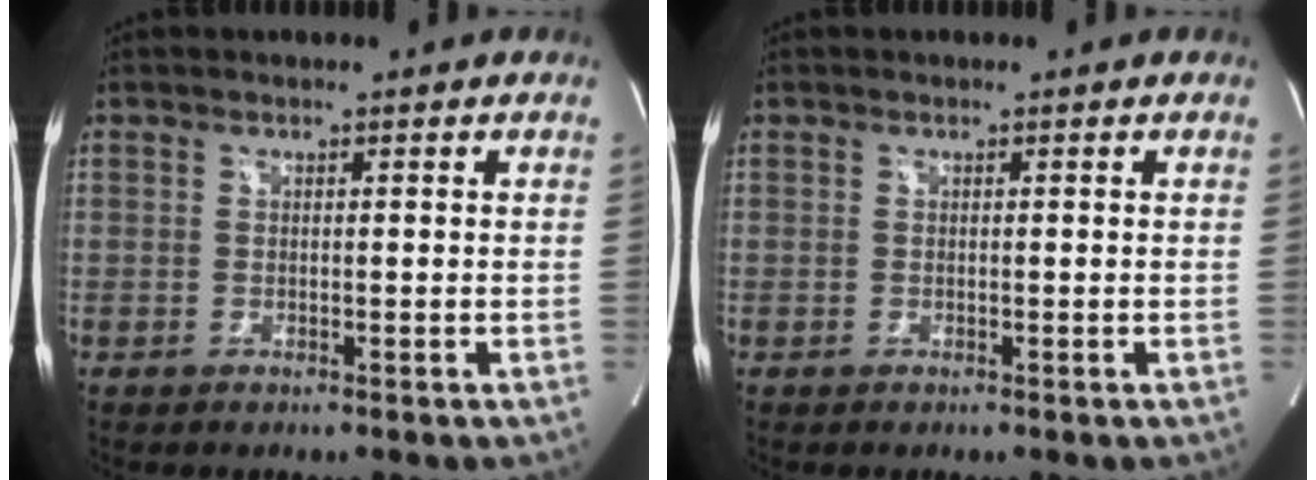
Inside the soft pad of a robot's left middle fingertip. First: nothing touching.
{"total": 0.0}